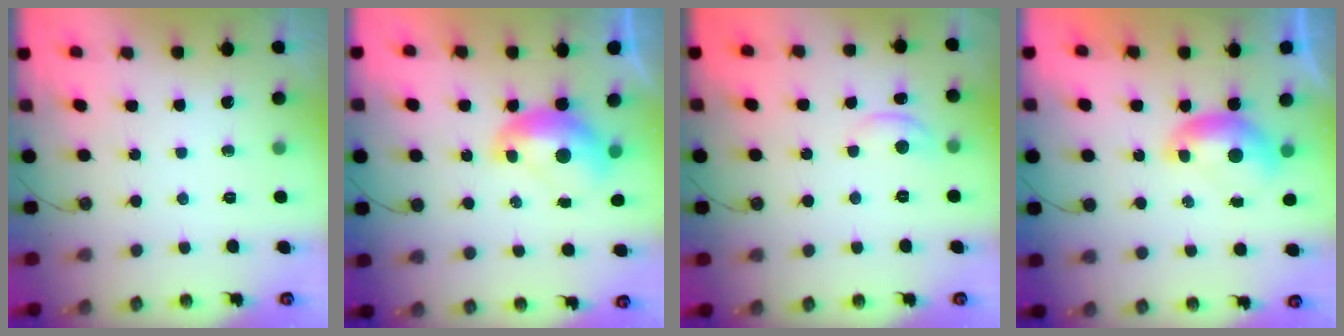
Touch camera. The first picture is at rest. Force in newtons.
{"total": 2.1, "press": 2.1, "slide": 0.3}
{"total": 0.0}
{"total": 0.0}